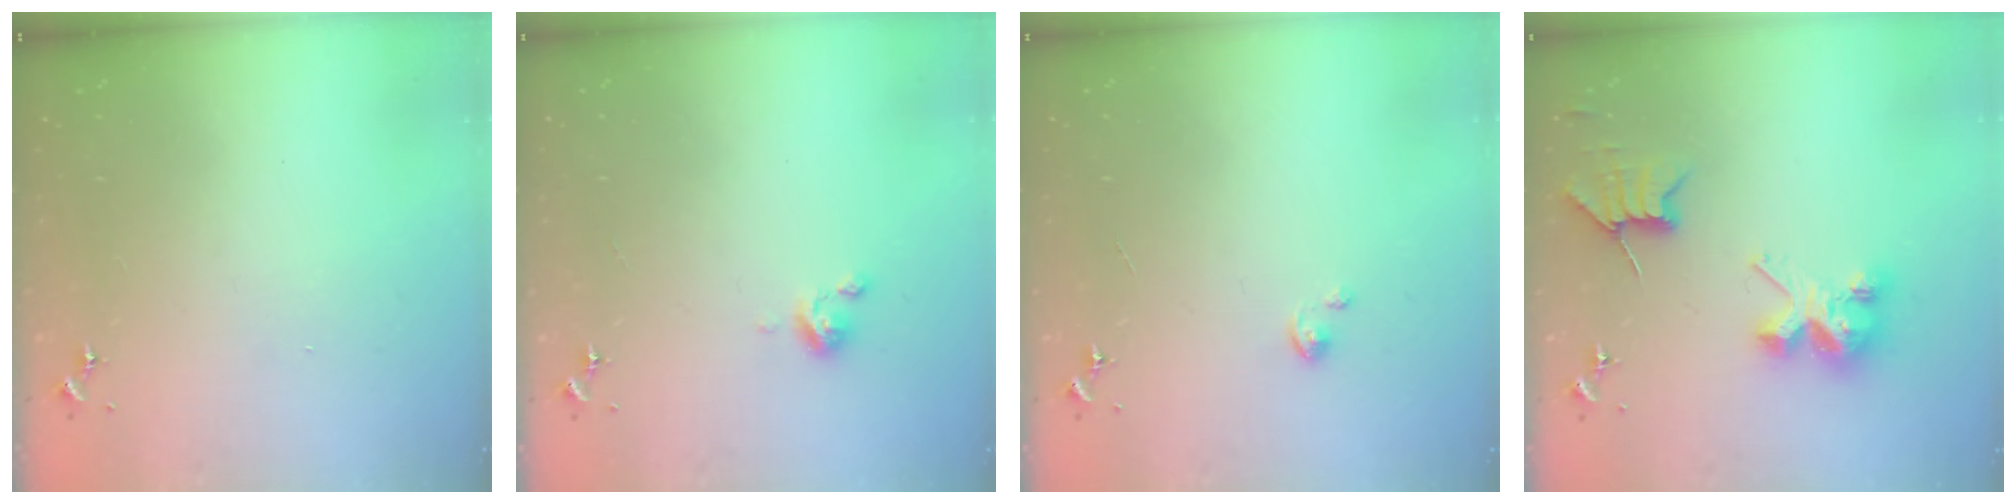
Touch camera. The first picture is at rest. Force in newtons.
{"total": 5.0, "press": 5.0, "slide": 0.4}
{"total": 1.1, "press": 1.1, "slide": 0.3}
{"total": 8.3, "press": 8.3, "slide": 0.4}